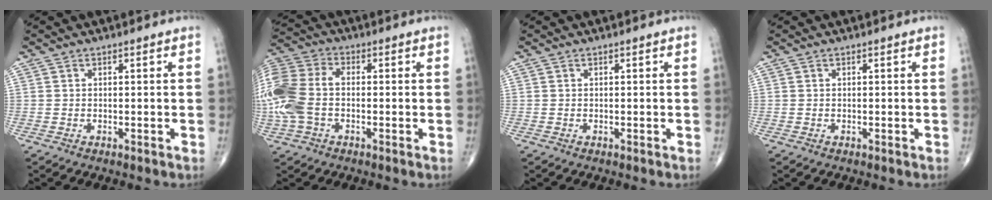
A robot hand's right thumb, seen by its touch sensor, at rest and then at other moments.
{"total": 14.7, "force": [-1.5, 9.6, 11.1], "torque": [-0.278, 0.025, -0.032]}
{"total": 0.0}
{"total": 0.0}